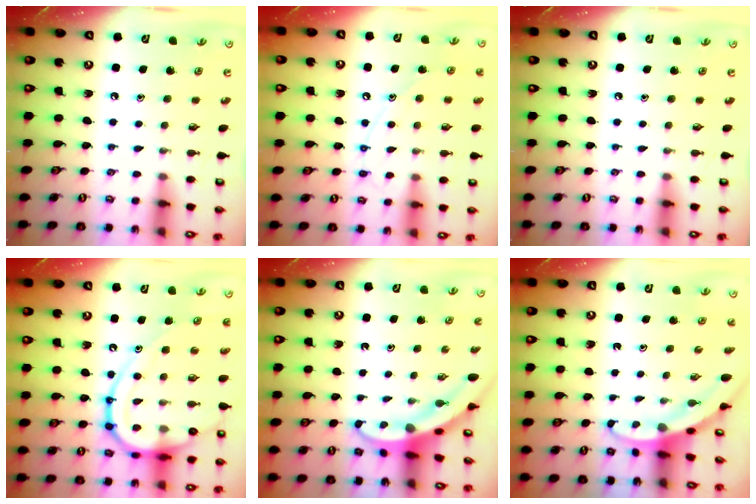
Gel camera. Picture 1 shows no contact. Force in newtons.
{"total": 9.0, "press": 9.0, "slide": 0.8}
{"total": 0.0}
{"total": 17.5, "press": 17.4, "slide": 1.4}
{"total": 3.9, "press": 3.9, "slide": 0.6}
{"total": 2.9, "press": 2.9, "slide": 0.2}